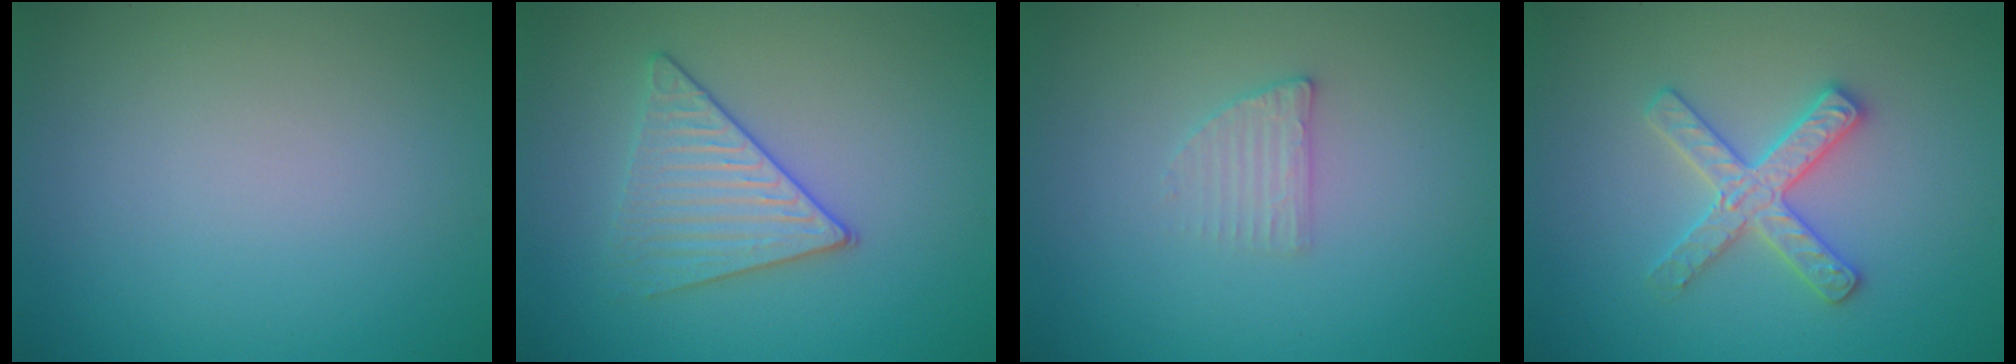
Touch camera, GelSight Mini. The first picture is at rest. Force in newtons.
{"total": 3.4, "press": 3.3, "slide": 0.6}
{"total": 1.6, "press": 1.5, "slide": 0.3}
{"total": 2.9, "press": 2.9, "slide": 0.5}